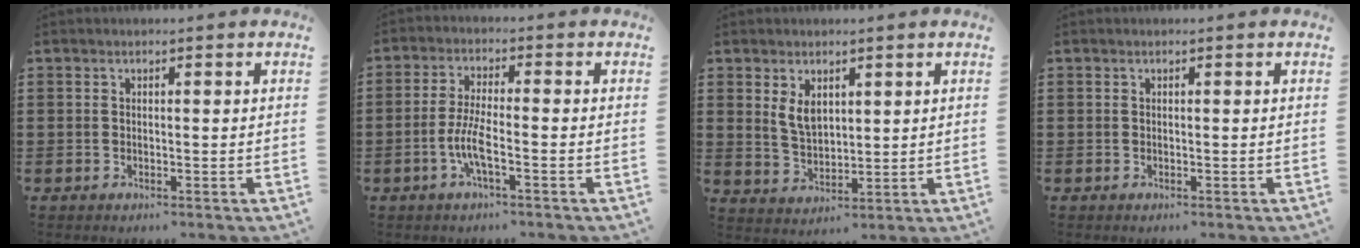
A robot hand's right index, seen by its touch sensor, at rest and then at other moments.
{"total": 5.2, "force": [-2.1, 0.8, 4.7], "torque": [-0.108, -0.010, -0.045]}
{"total": 4.2, "force": [2.0, 2.4, 2.8], "torque": [-0.054, 0.002, 0.035]}
{"total": 0.0}